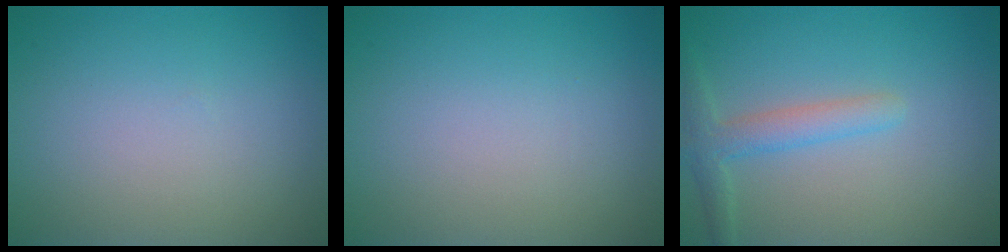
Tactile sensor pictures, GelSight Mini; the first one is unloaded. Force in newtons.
{"total": 0.0}
{"total": 2.6, "press": 2.6, "slide": 0.2}